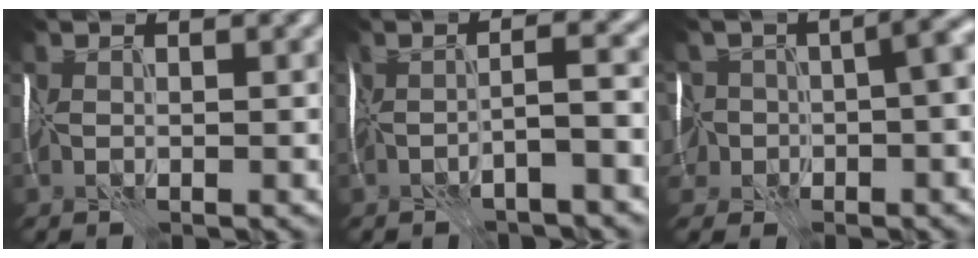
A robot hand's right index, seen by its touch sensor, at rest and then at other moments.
{"total": 4.2, "force": [-2.0, 0.8, 3.6], "torque": [-0.047, 0.013, -0.035]}
{"total": 9.9, "force": [-2.3, 6.5, 7.1], "torque": [-0.100, -0.004, -0.033]}